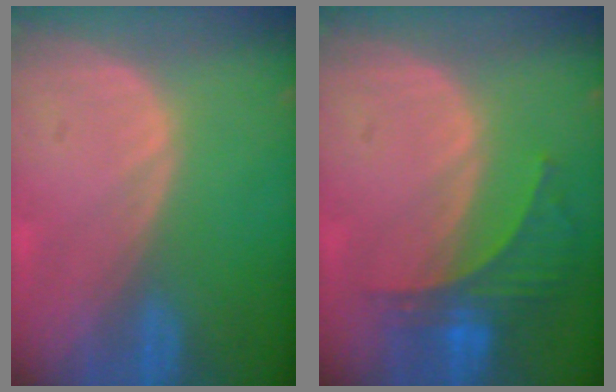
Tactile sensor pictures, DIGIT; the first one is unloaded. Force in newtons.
{"total": 5.6, "press": 5.6, "slide": 0.9}